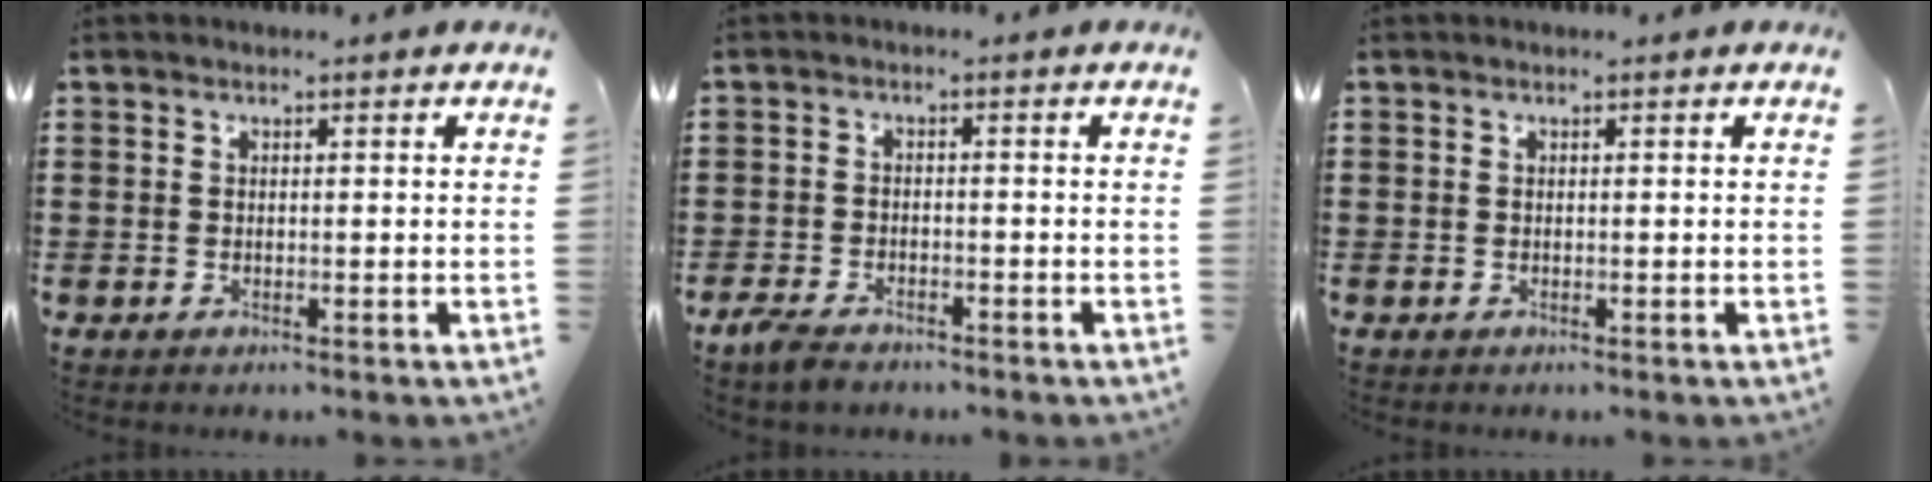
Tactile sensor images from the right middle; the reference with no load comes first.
{"total": 2.5, "force": [-2.2, 0.9, 0.9], "torque": [-0.034, 0.000, -0.049]}
{"total": 0.0}